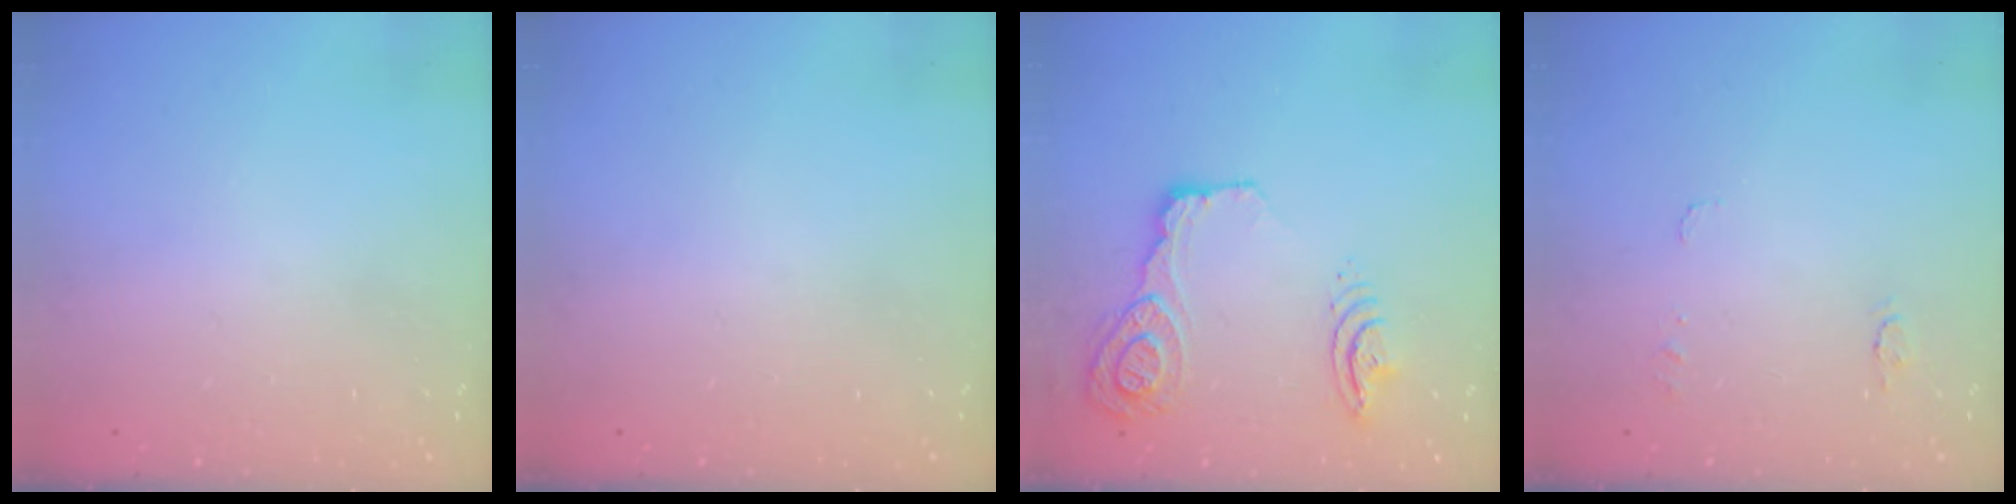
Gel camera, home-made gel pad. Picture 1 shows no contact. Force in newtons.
{"total": 0.0}
{"total": 30.8, "press": 21.2, "slide": 22.4}
{"total": 5.2, "press": 5.1, "slide": 0.5}